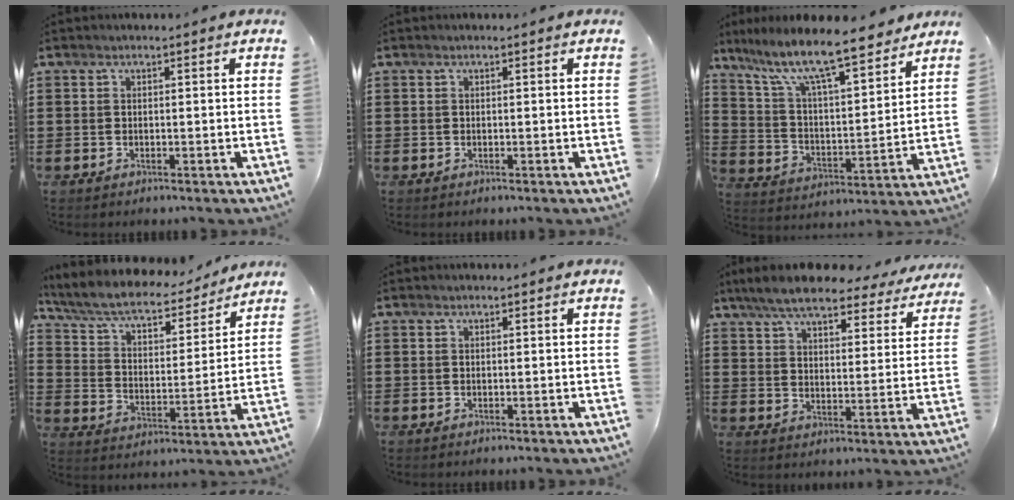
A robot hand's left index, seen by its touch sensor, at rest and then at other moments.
{"total": 0.0}
{"total": 10.4, "force": [8.7, 1.4, 5.5], "torque": [-0.141, -0.049, 0.145]}
{"total": 7.0, "force": [6.1, 1.4, 3.0], "torque": [-0.084, -0.038, 0.102]}
{"total": 0.0}
{"total": 8.1, "force": [7.3, 1.4, 3.3], "torque": [-0.094, -0.029, 0.130]}